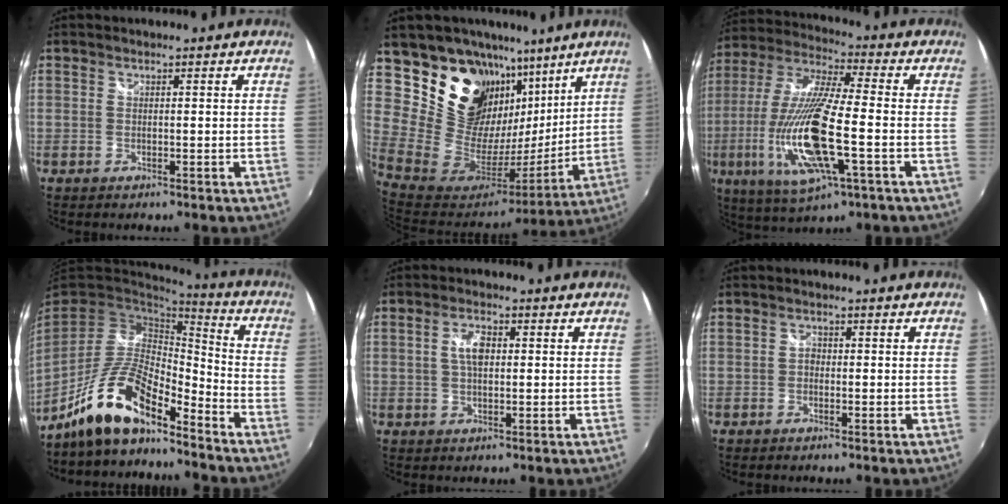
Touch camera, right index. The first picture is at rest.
{"total": 21.3, "force": [13.7, 13.6, 9.0], "torque": [-0.181, -0.008, 0.262]}
{"total": 20.8, "force": [-5.6, 4.6, 19.5], "torque": [-0.391, -0.034, -0.103]}
{"total": 14.8, "force": [-11.0, 3.9, 9.1], "torque": [-0.190, -0.003, -0.209]}
{"total": 4.2, "force": [0.6, 2.1, 3.5], "torque": [-0.068, 0.008, 0.011]}
{"total": 1.2, "force": [-0.4, 0.9, 0.5], "torque": [-0.009, 0.002, -0.011]}